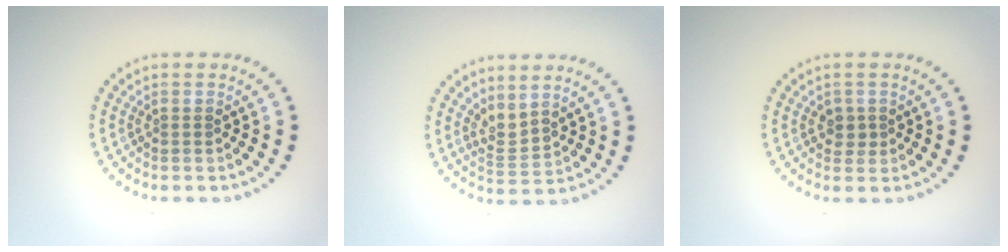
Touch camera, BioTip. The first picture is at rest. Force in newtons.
{"total": 2.2, "press": 1.5, "slide": 1.6}
{"total": 1.4, "press": 1.2, "slide": 0.7}